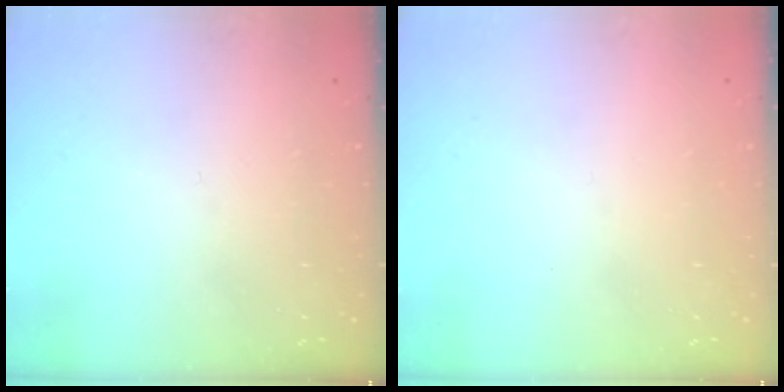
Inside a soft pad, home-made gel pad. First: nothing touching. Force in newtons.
{"total": 0.0}